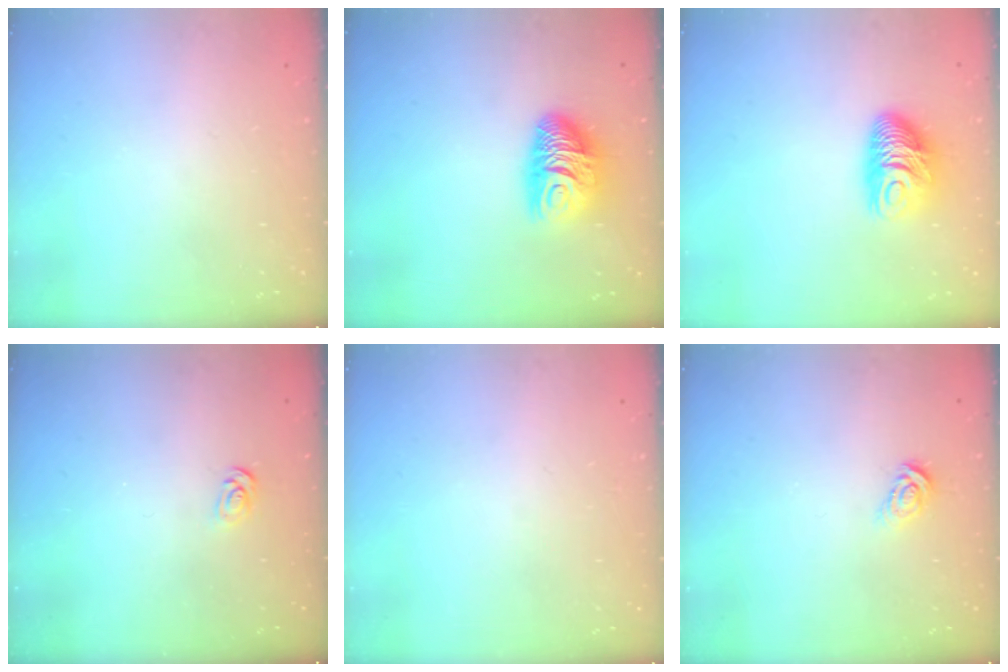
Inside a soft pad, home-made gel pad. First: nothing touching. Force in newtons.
{"total": 10.2, "press": 10.2, "slide": 0.6}
{"total": 10.8, "press": 10.7, "slide": 1.4}
{"total": 2.1, "press": 2.1, "slide": 0.2}
{"total": 0.0}
{"total": 6.0, "press": 6.0, "slide": 0.6}